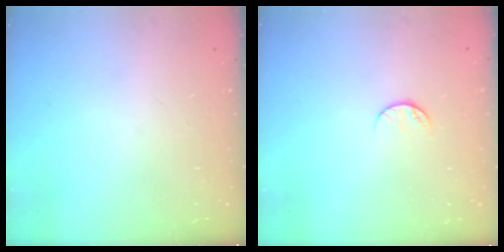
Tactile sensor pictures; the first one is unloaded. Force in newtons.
{"total": 6.1, "press": 6.1, "slide": 0.7}